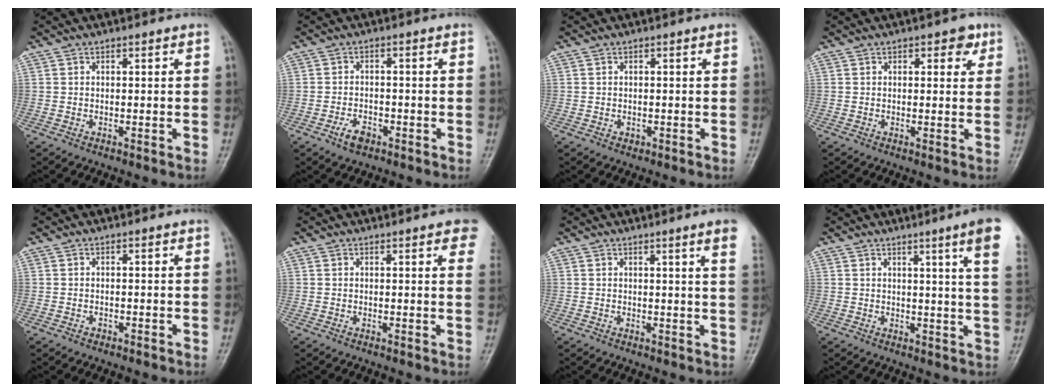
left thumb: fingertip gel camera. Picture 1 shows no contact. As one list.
[{"total": 3.4, "force": [-2.1, 2.0, 1.8], "torque": [-0.029, 0.012, -0.037]}, {"total": 0.8, "force": [-0.3, 0.7, 0.1], "torque": [0.005, 0.001, -0.004]}, {"total": 3.2, "force": [1.6, 1.8, 2.1], "torque": [-0.005, -0.003, 0.014]}, {"total": 0.6, "force": [-0.3, 0.5, -0.1], "torque": [0.007, 0.002, -0.008]}, {"total": 6.9, "force": [4.2, 1.8, 5.2], "torque": [-0.040, -0.004, 0.040]}, {"total": 5.7, "force": [3.3, -0.4, 4.6], "torque": [-0.055, -0.011, 0.034]}, {"total": 9.8, "force": [5.3, -0.7, 8.2], "torque": [-0.102, -0.024, 0.055]}]